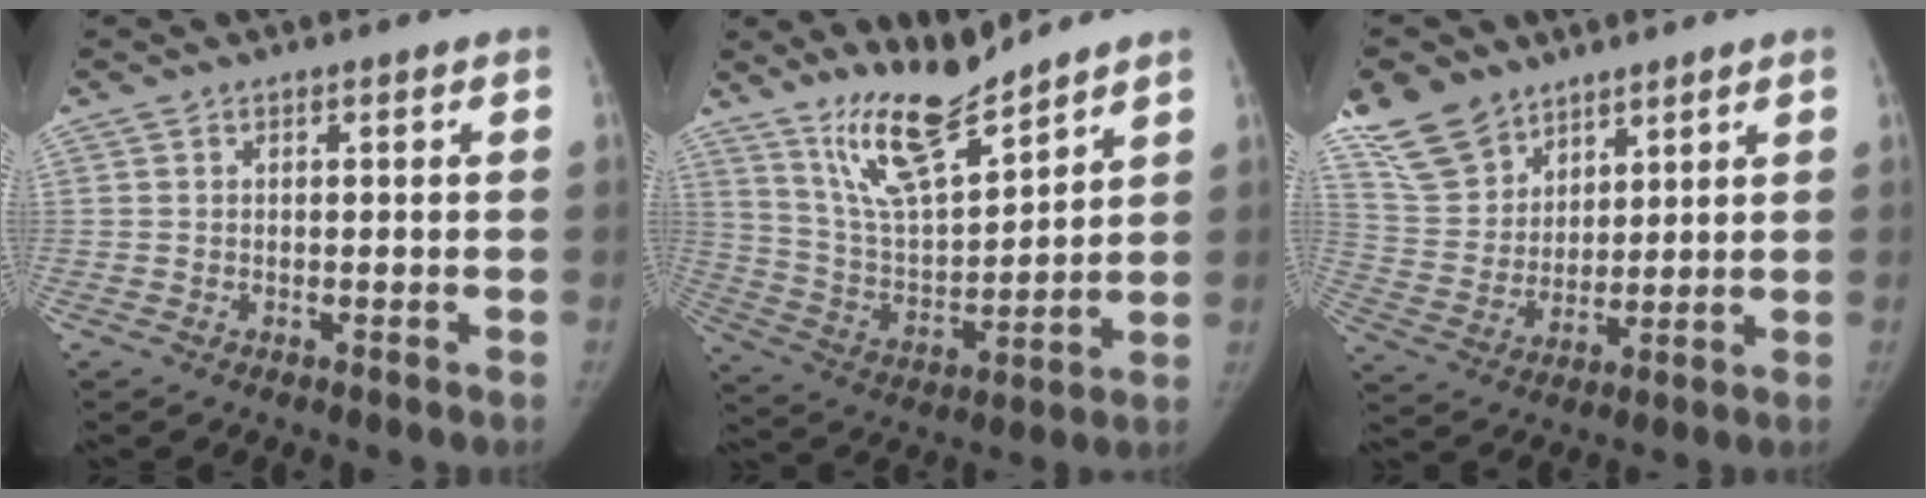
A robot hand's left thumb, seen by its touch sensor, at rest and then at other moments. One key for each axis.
{"total": 13.7, "fx": 11.2, "fy": 3.0, "fz": 7.2, "tx": -0.111, "ty": -0.077, "tz": 0.218}
{"total": 12.1, "fx": 8.9, "fy": 7.3, "fz": 3.6, "tx": -0.048, "ty": -0.038, "tz": 0.187}